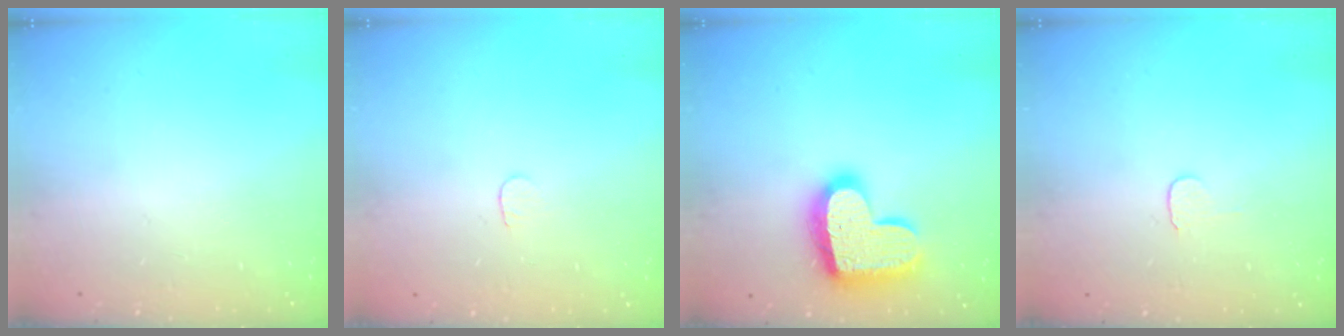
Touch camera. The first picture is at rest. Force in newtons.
{"total": 3.3, "press": 3.3, "slide": 0.3}
{"total": 19.0, "press": 19.0, "slide": 1.1}
{"total": 3.8, "press": 3.8, "slide": 0.4}